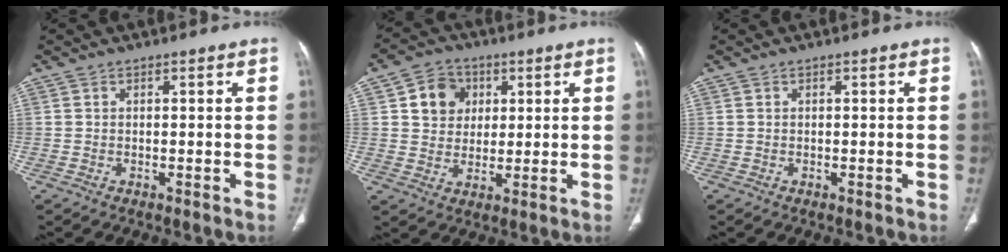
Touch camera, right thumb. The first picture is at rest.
{"total": 8.3, "force": [2.6, 7.1, 3.5], "torque": [-0.022, -0.006, 0.044]}
{"total": 0.0}